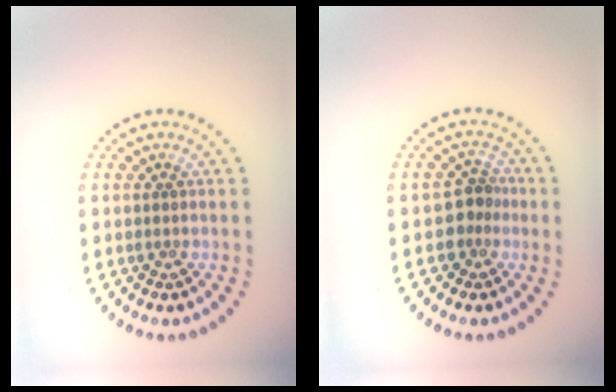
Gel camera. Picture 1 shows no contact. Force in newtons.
{"total": 2.2, "press": 1.7, "slide": 1.4}